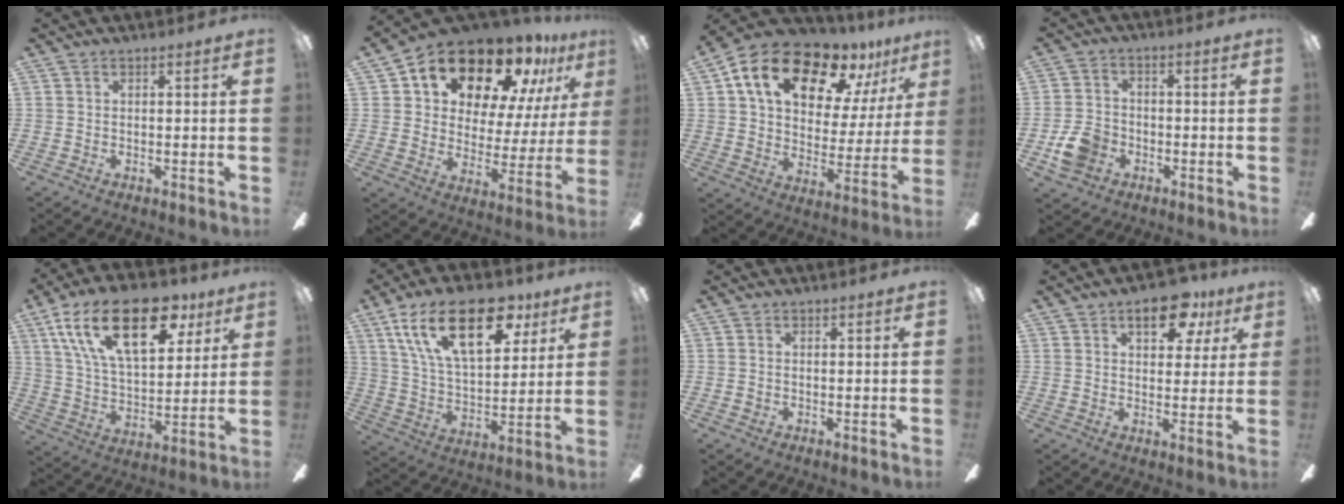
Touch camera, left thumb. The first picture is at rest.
{"total": 18.0, "force": [14.6, 8.0, 6.9], "torque": [-0.124, -0.110, 0.253]}
{"total": 20.0, "force": [13.3, 10.0, 11.1], "torque": [-0.193, -0.071, 0.229]}
{"total": 8.0, "force": [-3.2, 6.4, 3.5], "torque": [-0.074, 0.023, -0.058]}
{"total": 24.9, "force": [12.3, 12.7, 17.4], "torque": [-0.295, -0.037, 0.210]}
{"total": 23.3, "force": [11.9, 11.8, 16.1], "torque": [-0.258, -0.033, 0.203]}
{"total": 0.7, "force": [-0.2, 0.6, 0.1], "torque": [-0.001, 0.005, -0.005]}
{"total": 11.1, "force": [5.5, 6.0, 7.6], "torque": [-0.082, -0.012, 0.088]}